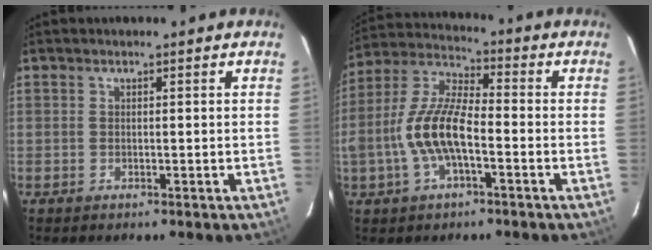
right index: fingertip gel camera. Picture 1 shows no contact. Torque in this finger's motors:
{"motor_torque": [0.54, -0.20, 0.74, 0.21]}